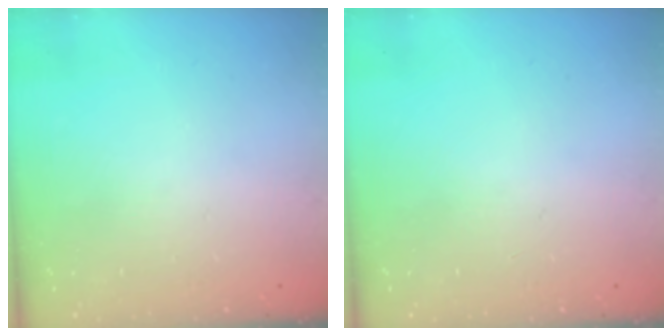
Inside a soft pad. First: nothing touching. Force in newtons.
{"total": 0.0}